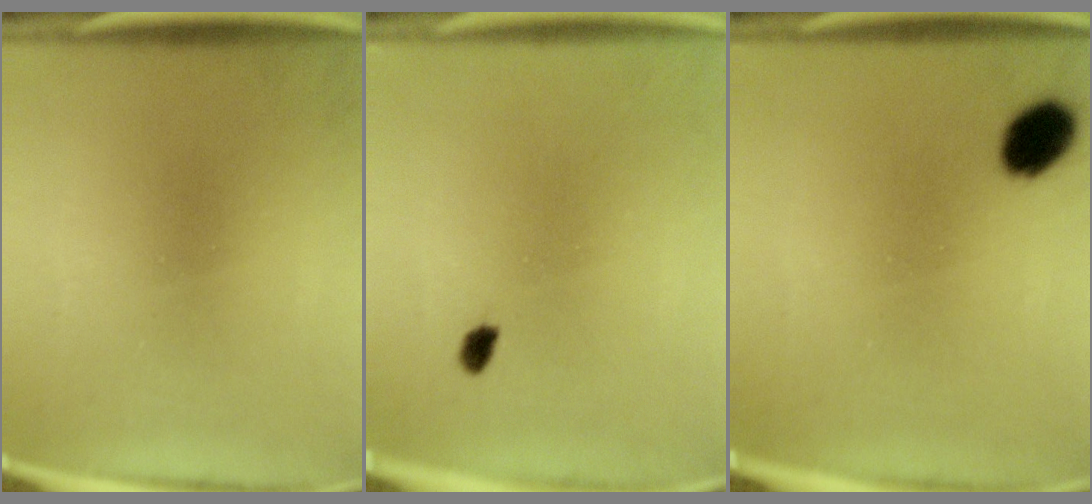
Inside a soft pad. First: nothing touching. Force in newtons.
{"total": 1.5}
{"total": 6.4}